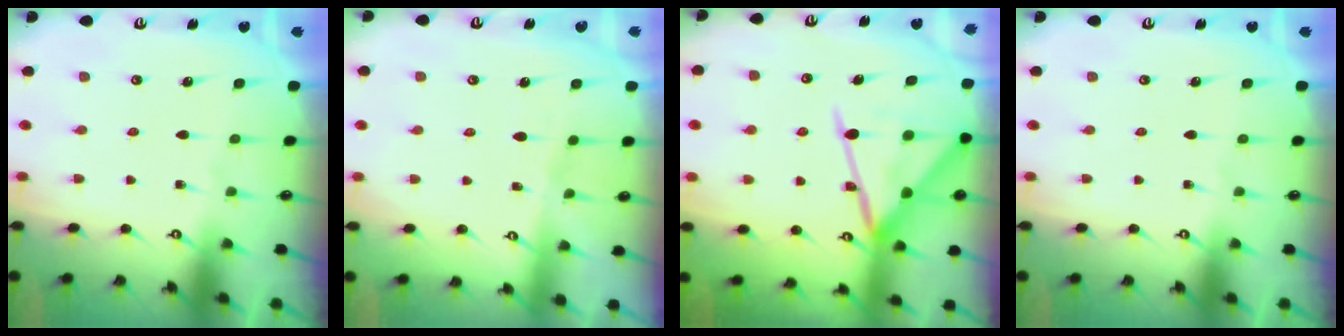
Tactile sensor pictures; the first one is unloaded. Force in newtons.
{"total": 2.8, "press": 2.8, "slide": 0.4}
{"total": 17.0, "press": 16.9, "slide": 1.4}
{"total": 0.0}